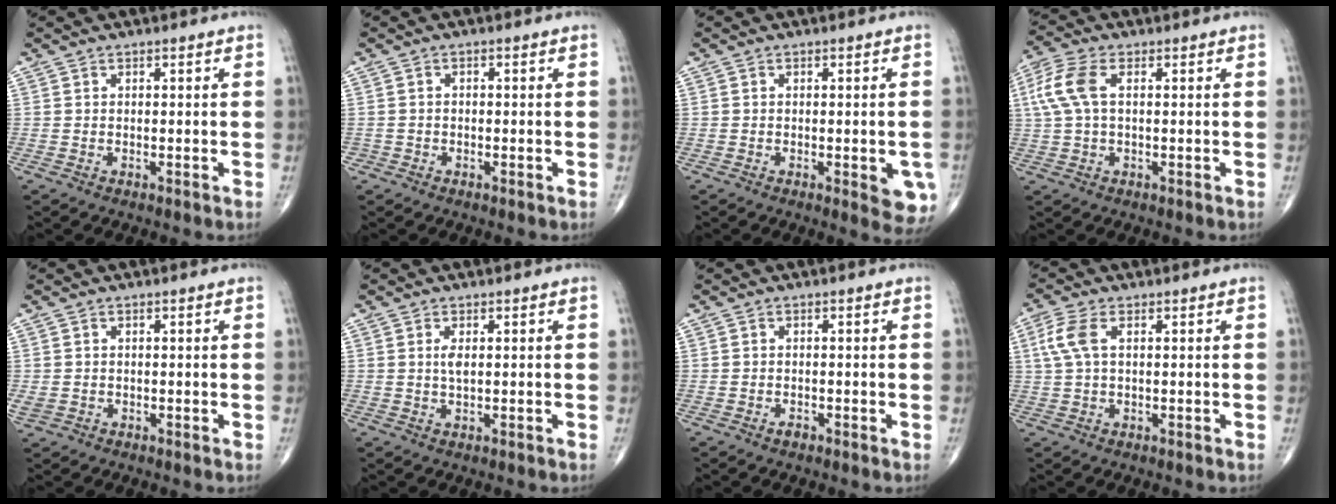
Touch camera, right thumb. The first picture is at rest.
{"total": 1.2, "force": [-0.5, 1.0, 0.1], "torque": [0.011, 0.006, -0.013]}
{"total": 6.3, "force": [-1.8, 2.2, 5.6], "torque": [-0.047, -0.009, -0.019]}
{"total": 8.0, "force": [1.7, 4.2, 6.6], "torque": [-0.174, 0.022, 0.031]}
{"total": 2.1, "force": [-0.3, 1.7, 1.1], "torque": [-0.026, -0.001, -0.003]}
{"total": 1.0, "force": [0.2, 0.4, 0.9], "torque": [-0.017, 0.001, 0.005]}
{"total": 1.0, "force": [-0.6, 0.5, 0.5], "torque": [-0.008, 0.000, -0.013]}
{"total": 5.4, "force": [1.4, 2.6, 4.5], "torque": [-0.123, 0.017, 0.027]}